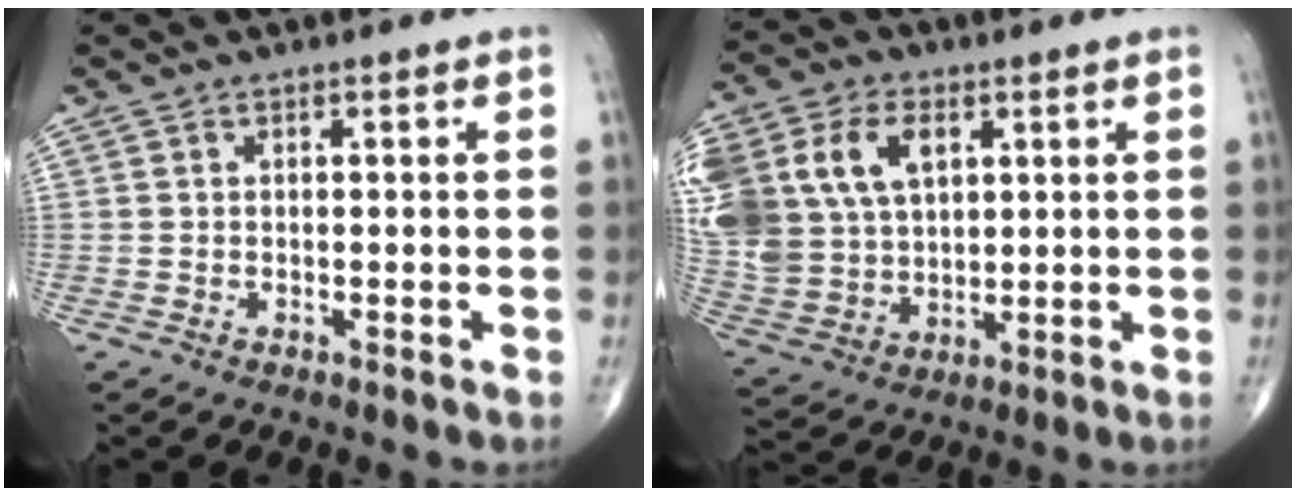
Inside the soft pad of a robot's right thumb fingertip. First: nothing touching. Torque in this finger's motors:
{"motor_torque": [2.11, 2.11, 1.29, 0.52, 0.17]}